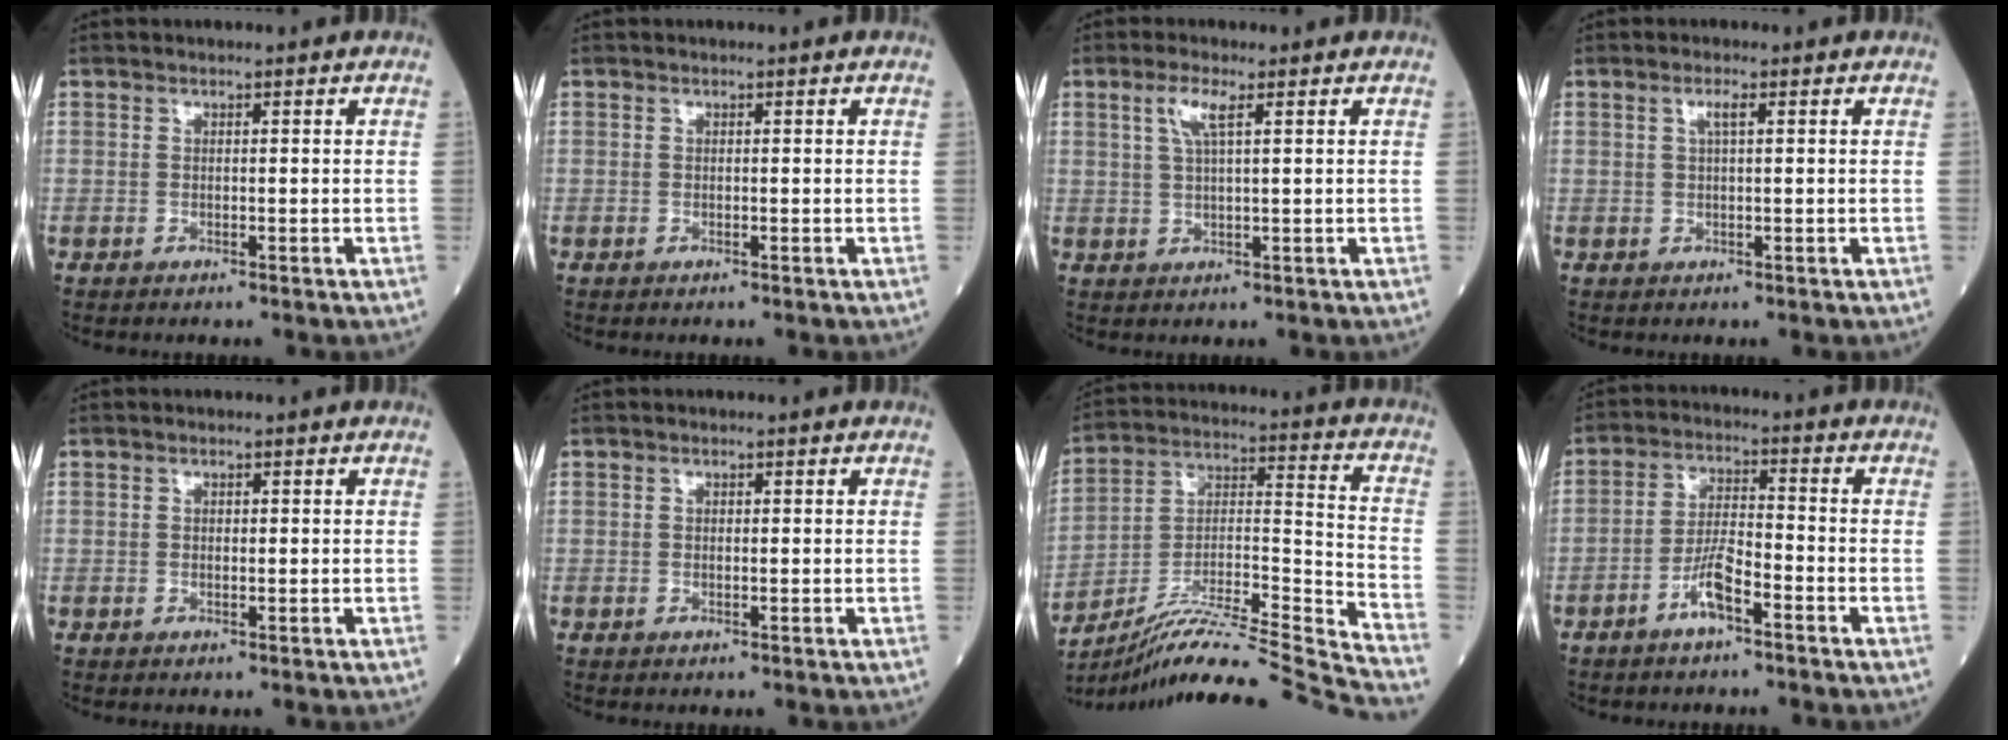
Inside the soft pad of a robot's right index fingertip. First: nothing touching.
{"total": 0.0}
{"total": 3.6, "force": [1.6, 0.3, 3.2], "torque": [-0.074, 0.005, 0.032]}
{"total": 1.7, "force": [0.6, 0.1, 1.6], "torque": [-0.034, 0.003, 0.010]}
{"total": 0.8, "force": [0.1, 0.5, 0.7], "torque": [-0.012, 0.001, 0.002]}
{"total": 0.6, "force": [0.1, 0.3, 0.5], "torque": [-0.012, 0.000, 0.001]}
{"total": 23.7, "force": [-21.5, -2.3, 9.9], "torque": [-0.159, -0.007, -0.350]}
{"total": 5.6, "force": [-3.3, 1.0, 4.5], "torque": [-0.091, 0.007, -0.063]}